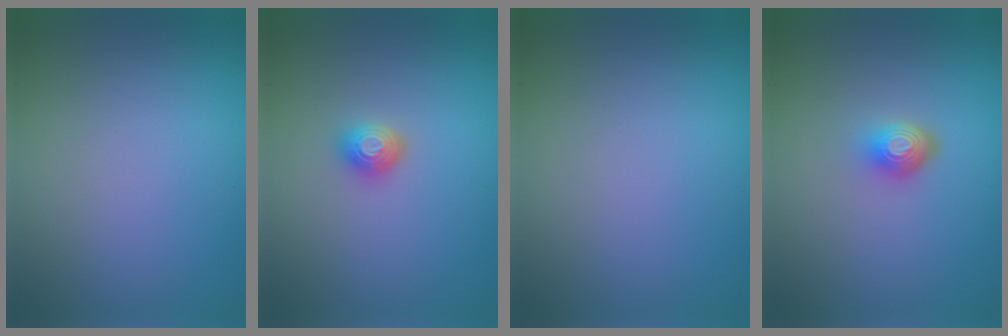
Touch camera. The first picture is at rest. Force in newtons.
{"total": 1.4, "press": 1.2, "slide": 0.6}
{"total": 0.0}
{"total": 2.2, "press": 1.5, "slide": 1.6}